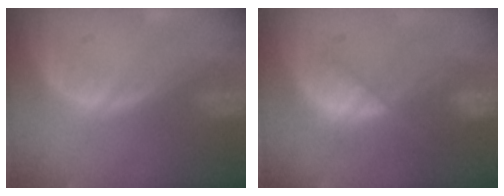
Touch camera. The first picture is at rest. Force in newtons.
{"total": 7.5, "press": 6.7, "slide": 3.4}